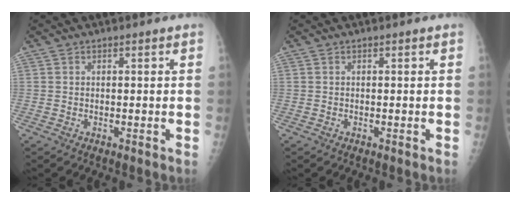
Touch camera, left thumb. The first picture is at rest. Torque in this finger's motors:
{"motor_torque": [0.04, 0.04, 0.00, 0.00, 0.00]}